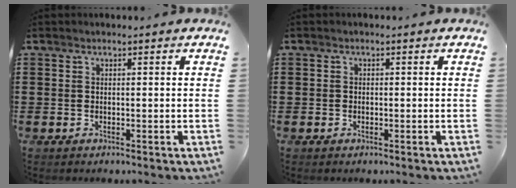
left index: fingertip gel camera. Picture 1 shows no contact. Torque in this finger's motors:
{"motor_torque": [-0.10, 0.01, -0.03, -0.01]}